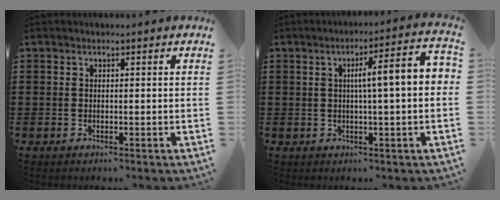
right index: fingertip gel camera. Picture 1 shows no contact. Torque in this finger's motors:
{"motor_torque": [0.68, -0.14, 0.79, 0.10]}